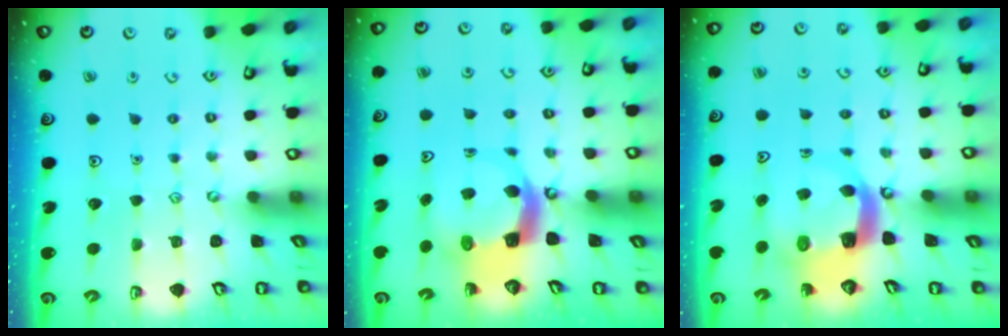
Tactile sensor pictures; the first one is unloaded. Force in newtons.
{"total": 6.6, "press": 6.5, "slide": 1.2}
{"total": 6.2, "press": 6.1, "slide": 0.9}